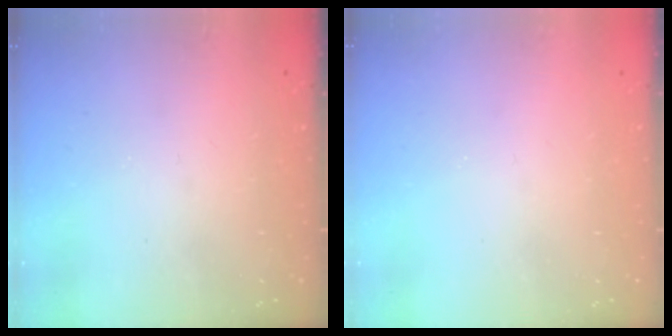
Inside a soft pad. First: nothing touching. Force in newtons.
{"total": 0.0}